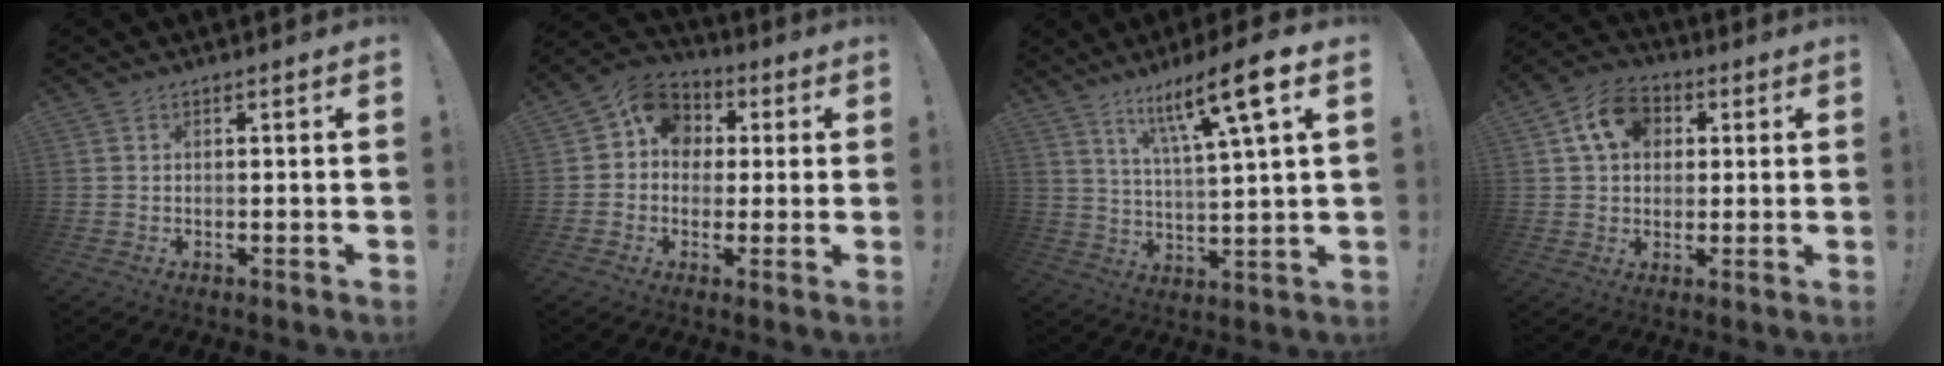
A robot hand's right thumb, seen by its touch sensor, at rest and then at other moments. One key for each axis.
{"total": 10.1, "fx": 1.4, "fy": 9.1, "fz": 4.2, "tx": -0.062, "ty": 0.010, "tz": 0.033}
{"total": 14.4, "fx": 7.8, "fy": 1.5, "fz": 12.0, "tx": -0.196, "ty": -0.040, "tz": 0.112}
{"total": 11.9, "fx": 4.1, "fy": 9.1, "fz": 6.5, "tx": -0.100, "ty": -0.001, "tz": 0.080}